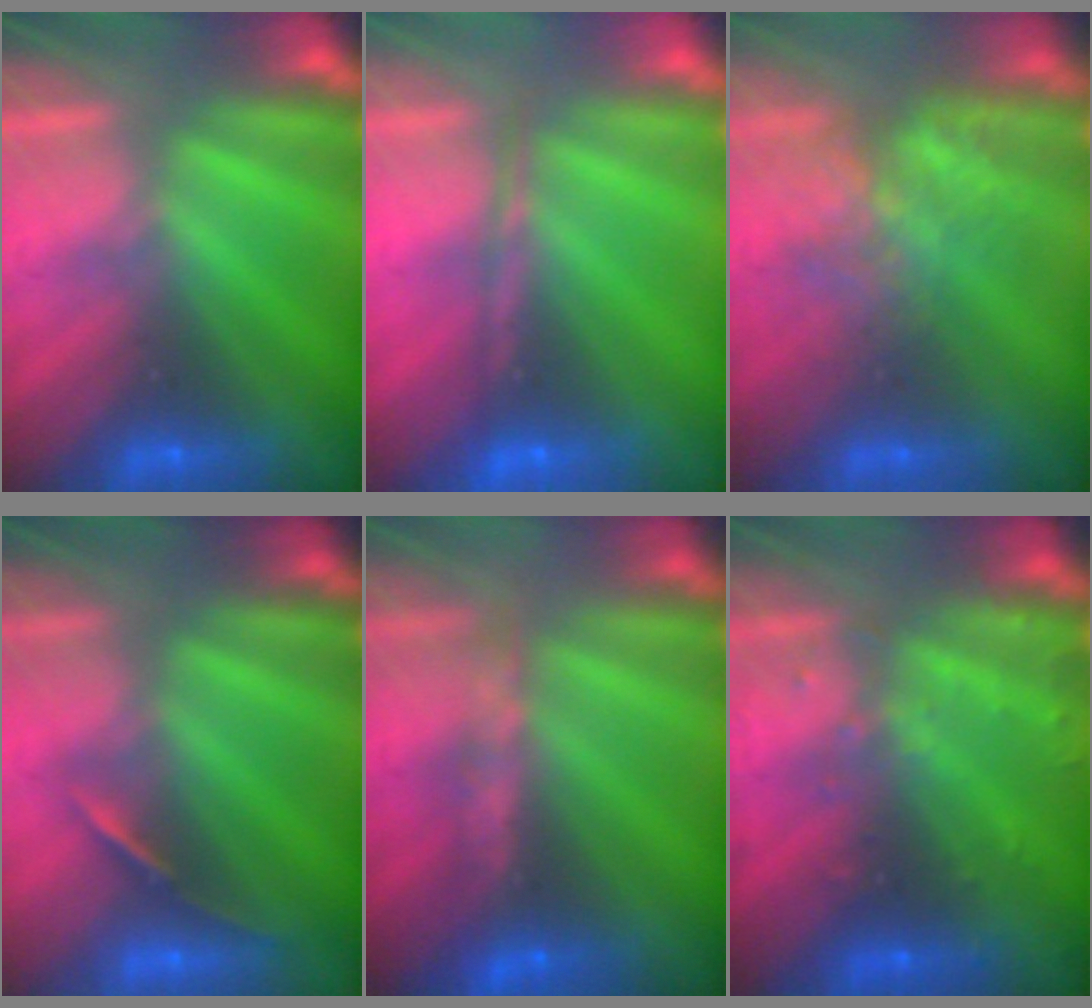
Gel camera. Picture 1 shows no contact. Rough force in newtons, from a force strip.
{"total": 1.6}
{"total": 7.6}
{"total": 1.7}
{"total": 9.0}
{"total": 3.2}